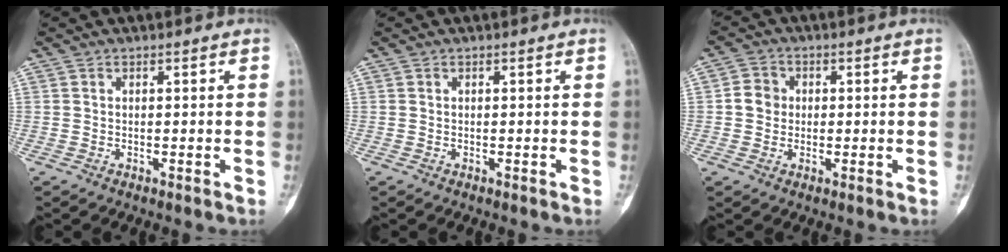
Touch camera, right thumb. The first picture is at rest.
{"total": 0.0}
{"total": 4.1, "force": [0.2, 3.8, 1.6], "torque": [-0.011, 0.007, -0.004]}